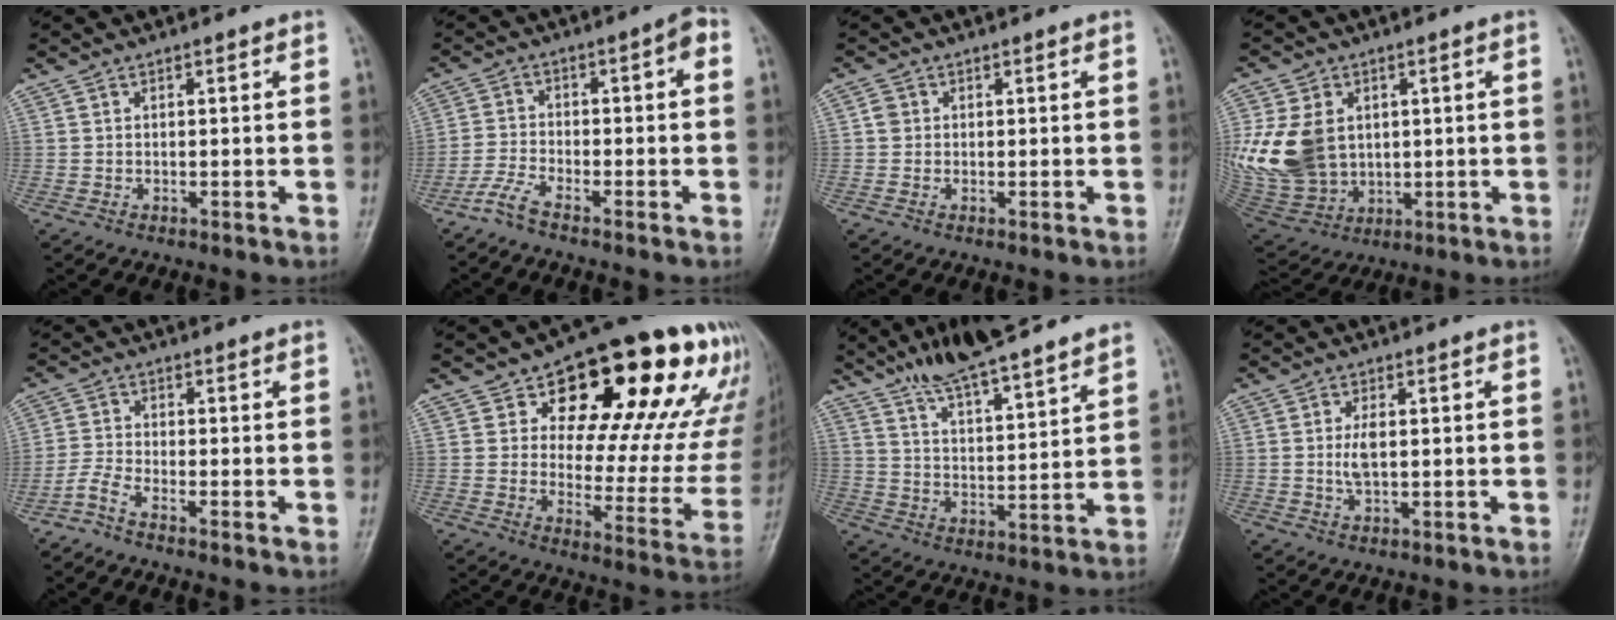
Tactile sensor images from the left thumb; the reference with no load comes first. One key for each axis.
{"total": 6.0, "fx": -3.3, "fy": 1.1, "fz": 4.9, "tx": -0.090, "ty": 0.040, "tz": -0.065}
{"total": 1.6, "fx": 0.1, "fy": 1.5, "fz": 0.6, "tx": -0.003, "ty": 0.003, "tz": -0.001}
{"total": 16.5, "fx": 2.5, "fy": 12.5, "fz": 10.5, "tx": -0.209, "ty": -0.014, "tz": 0.070}
{"total": 2.8, "fx": -2.4, "fy": 0.0, "fz": 1.5, "tx": -0.047, "ty": 0.004, "tz": -0.060}
{"total": 26.6, "fx": 14.2, "fy": 12.2, "fz": 19.0, "tx": -0.210, "ty": -0.027, "tz": 0.202}
{"total": 14.9, "fx": 11.9, "fy": 2.6, "fz": 8.7, "tx": -0.126, "ty": -0.056, "tz": 0.202}
{"total": 3.5, "fx": 0.1, "fy": 1.6, "fz": 3.1, "tx": -0.064, "ty": 0.002, "tz": 0.004}